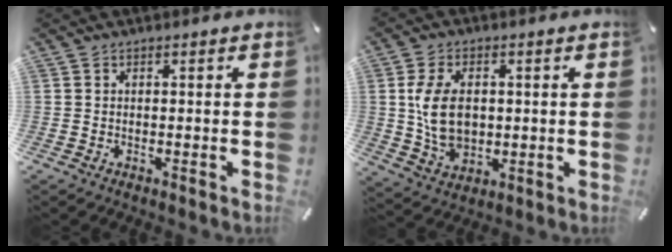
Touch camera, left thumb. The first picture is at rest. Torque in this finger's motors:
{"motor_torque": [1.96, 1.87, 1.32, -0.06, 0.35]}